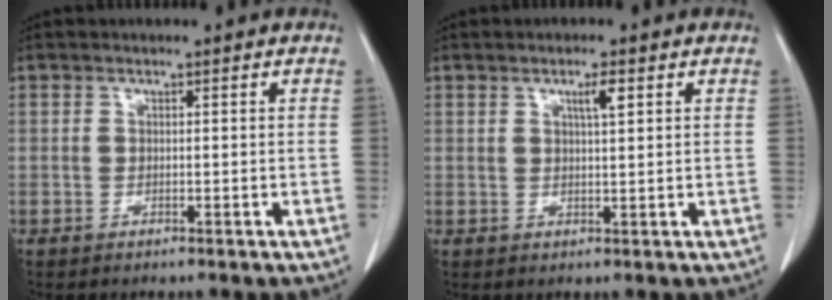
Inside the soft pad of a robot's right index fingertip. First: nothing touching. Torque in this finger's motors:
{"motor_torque": [0.30, 0.15, 0.04, 0.02]}